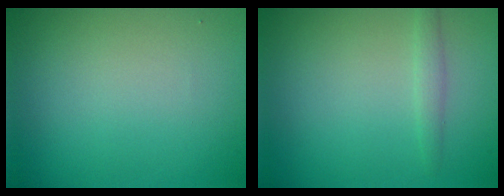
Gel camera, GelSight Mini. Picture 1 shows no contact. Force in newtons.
{"total": 1.1, "press": 1.0, "slide": 0.1}